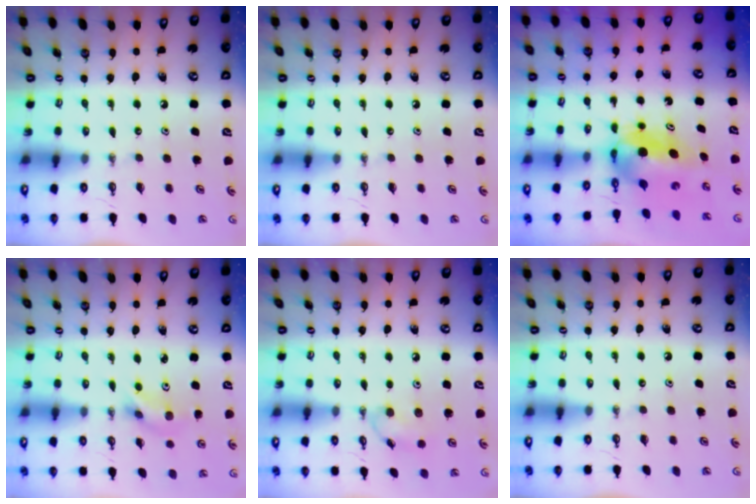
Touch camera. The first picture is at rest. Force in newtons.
{"total": 0.0}
{"total": 6.2, "press": 6.1, "slide": 1.2}
{"total": 4.4, "press": 3.8, "slide": 2.2}
{"total": 7.7, "press": 7.6, "slide": 0.7}
{"total": 0.0}